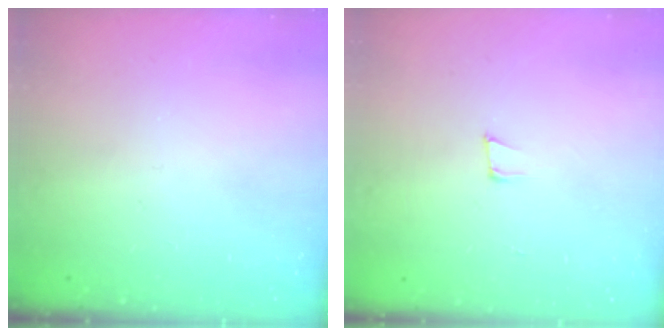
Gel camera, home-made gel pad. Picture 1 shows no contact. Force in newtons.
{"total": 5.9, "press": 5.2, "slide": 2.8}